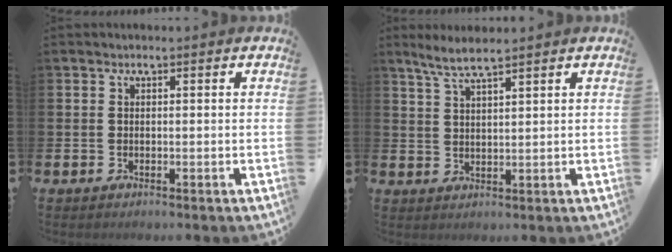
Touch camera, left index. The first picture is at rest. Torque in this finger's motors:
{"motor_torque": [0.17, -0.38, 0.49, 0.16]}